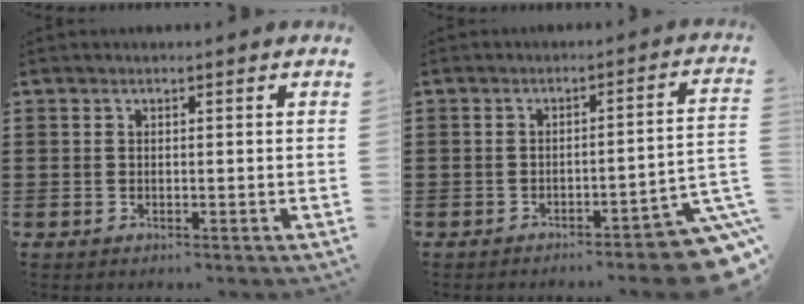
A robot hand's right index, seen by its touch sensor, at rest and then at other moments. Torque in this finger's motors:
{"motor_torque": [2.14, 0.00, 1.05, 0.10]}